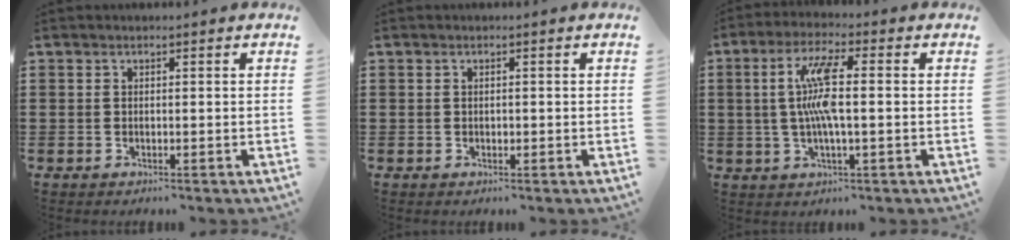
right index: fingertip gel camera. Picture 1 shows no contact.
{"total": 0.6, "force": [0.0, 0.3, 0.5], "torque": [-0.012, 0.000, 0.000]}
{"total": 8.2, "force": [0.3, 1.6, 8.1], "torque": [-0.177, -0.005, -0.008]}